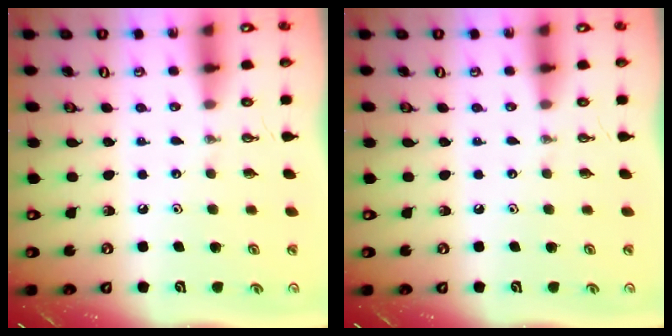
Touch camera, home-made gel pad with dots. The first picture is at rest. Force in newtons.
{"total": 0.0}